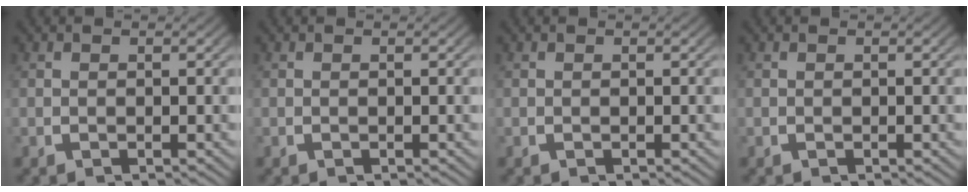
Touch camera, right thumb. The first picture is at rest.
{"total": 0.0}
{"total": 0.0}
{"total": 0.0}